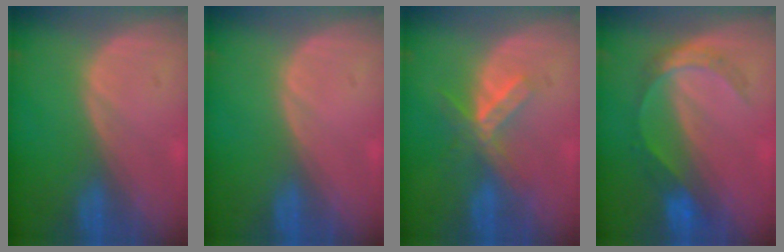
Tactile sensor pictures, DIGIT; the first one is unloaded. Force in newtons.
{"total": 0.0}
{"total": 5.1, "press": 5.1, "slide": 0.3}
{"total": 5.4, "press": 5.1, "slide": 1.7}